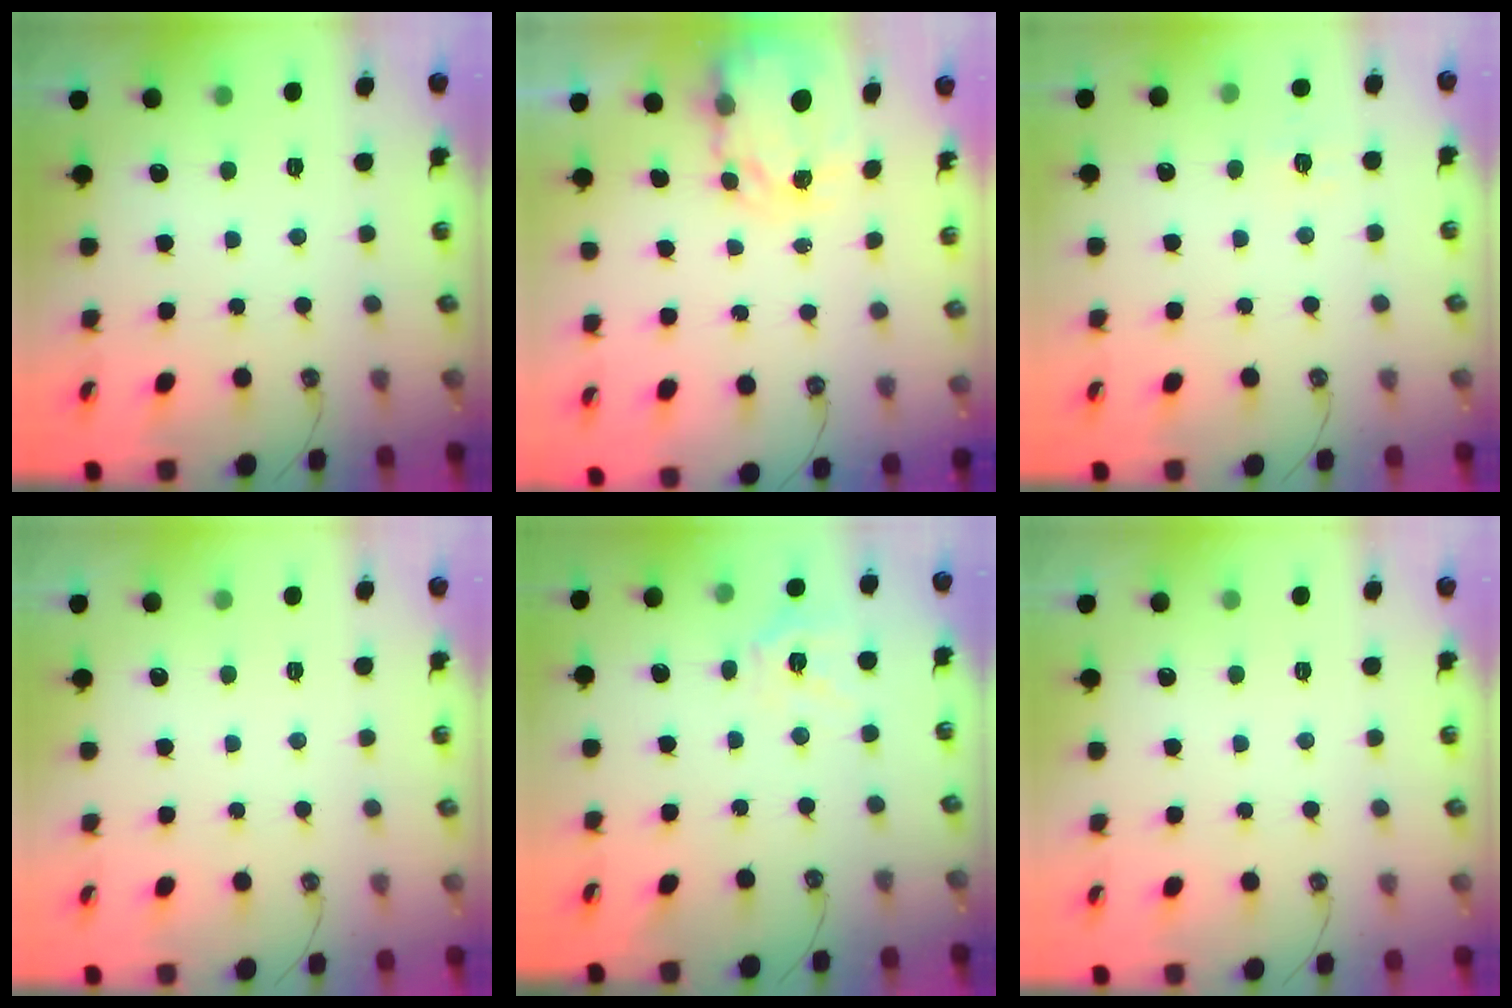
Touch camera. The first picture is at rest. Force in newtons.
{"total": 4.0, "press": 3.9, "slide": 0.3}
{"total": 5.6, "press": 5.6, "slide": 0.5}
{"total": 0.0}
{"total": 11.1, "press": 11.0, "slide": 1.5}
{"total": 0.0}